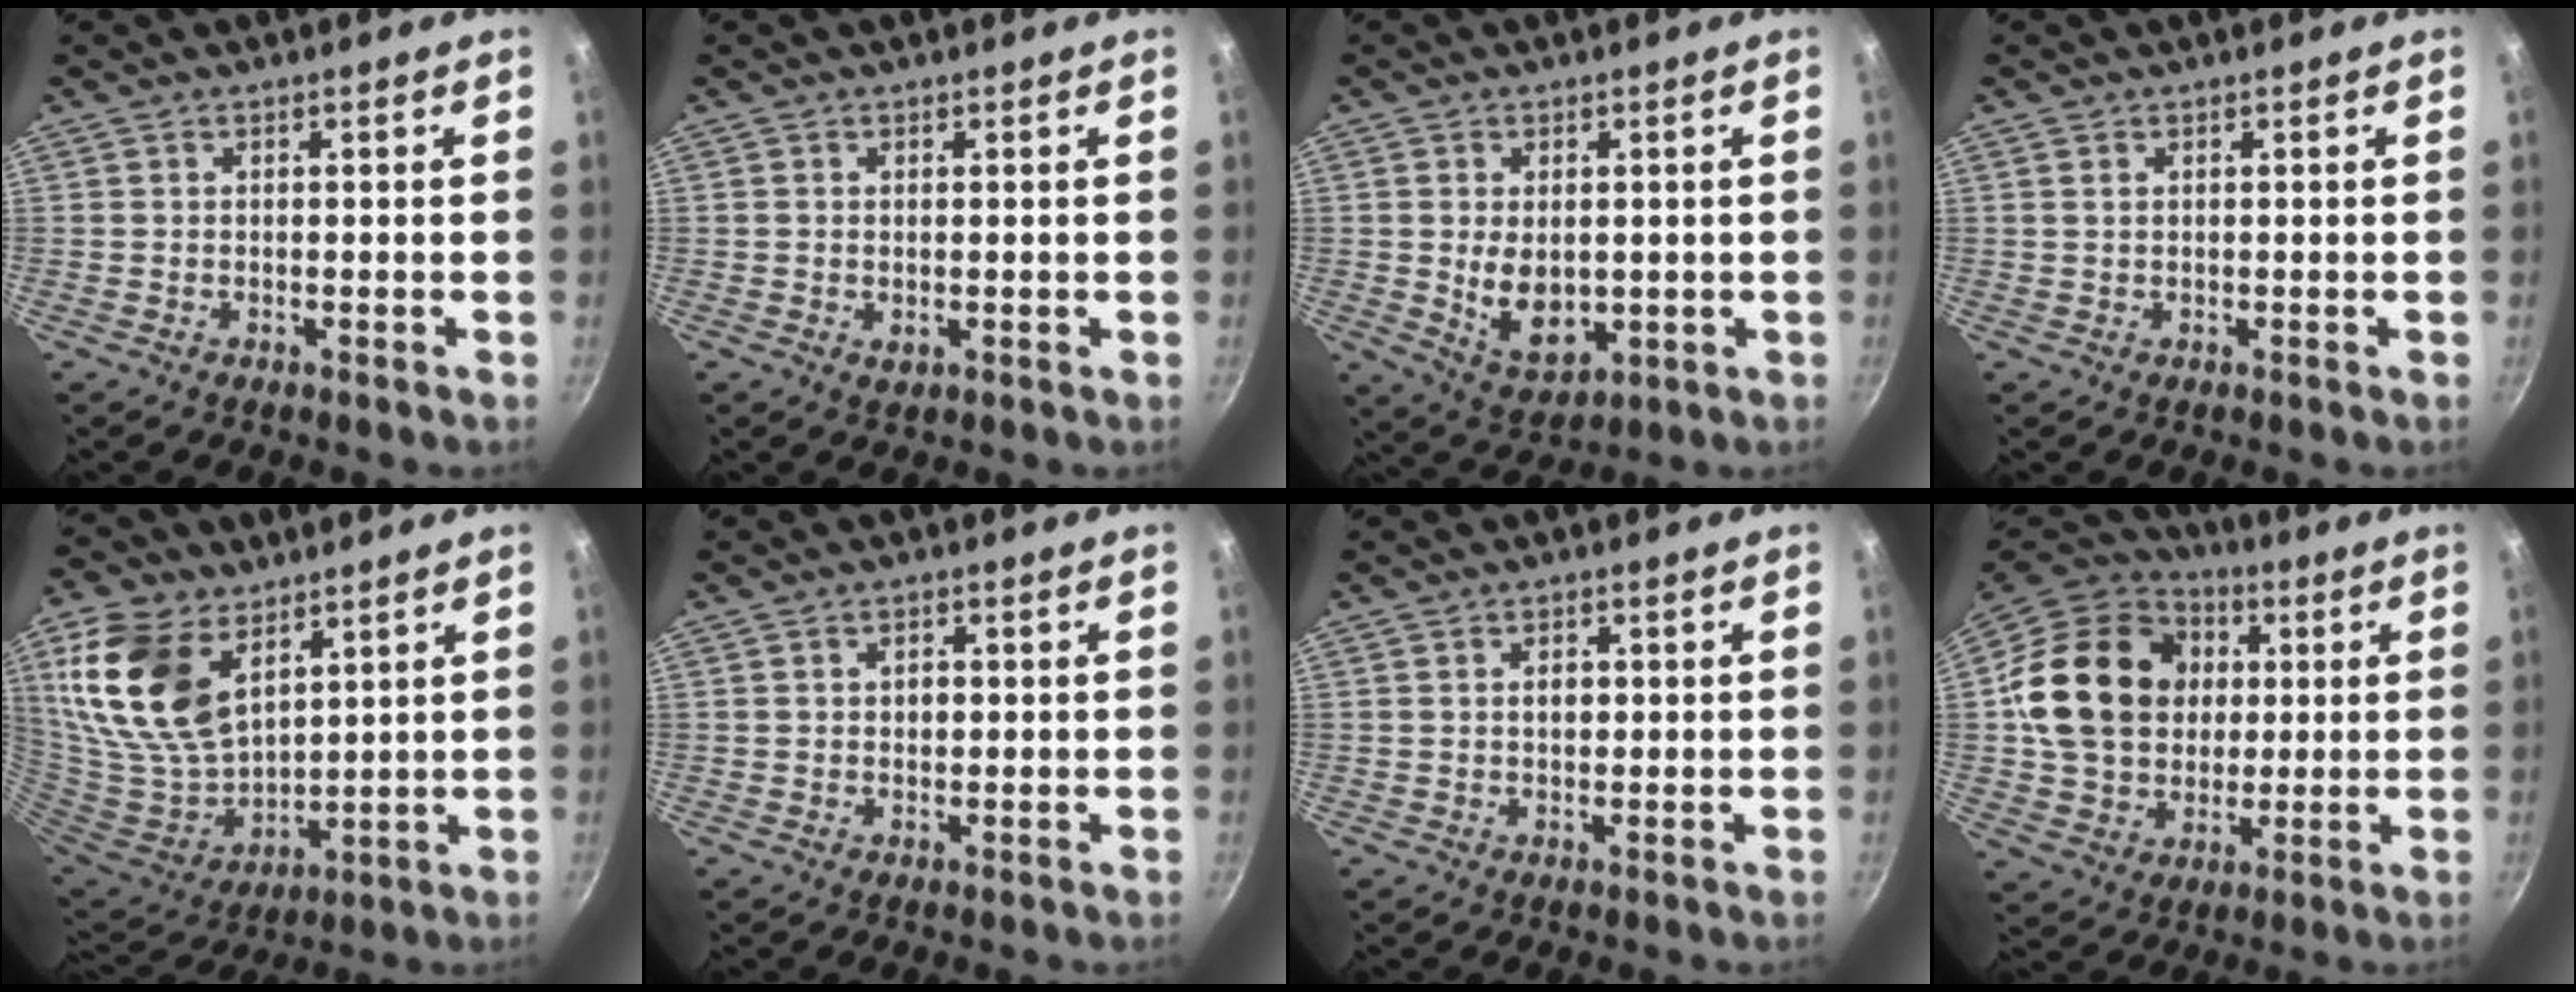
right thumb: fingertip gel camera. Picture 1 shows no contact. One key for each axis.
{"total": 1.1, "fx": 0.1, "fy": 0.7, "fz": 0.9, "tx": -0.013, "ty": -0.003, "tz": 0.003}
{"total": 8.5, "fx": 0.0, "fy": 5.5, "fz": 6.4, "tx": -0.093, "ty": -0.019, "tz": 0.020}
{"total": 0.6, "fx": 0.3, "fy": 0.3, "fz": 0.4, "tx": -0.008, "ty": 0.001, "tz": 0.008}
{"total": 19.9, "fx": 9.0, "fy": 12.0, "fz": 13.0, "tx": -0.251, "ty": -0.039, "tz": 0.187}
{"total": 2.0, "fx": 0.2, "fy": 1.5, "fz": 1.4, "tx": -0.017, "ty": 0.003, "tz": 0.003}
{"total": 2.3, "fx": 0.3, "fy": 1.5, "fz": 1.6, "tx": -0.017, "ty": 0.003, "tz": 0.005}
{"total": 22.1, "fx": 3.2, "fy": 17.8, "fz": 12.7, "tx": -0.199, "ty": 0.019, "tz": 0.055}